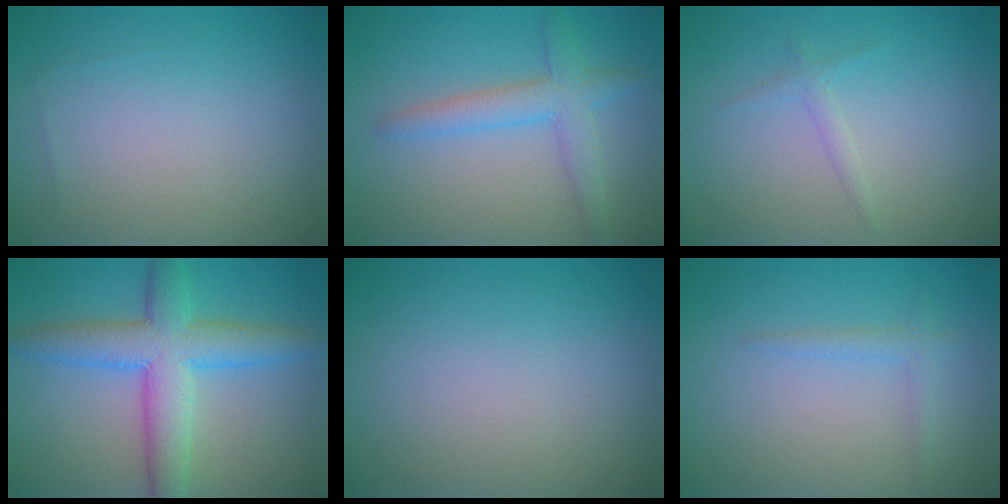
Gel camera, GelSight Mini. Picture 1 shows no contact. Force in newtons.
{"total": 3.4, "press": 3.4, "slide": 0.2}
{"total": 1.0, "press": 1.0, "slide": 0.1}
{"total": 6.7, "press": 6.7, "slide": 0.2}
{"total": 0.0}
{"total": 1.3, "press": 1.3, "slide": 0.1}